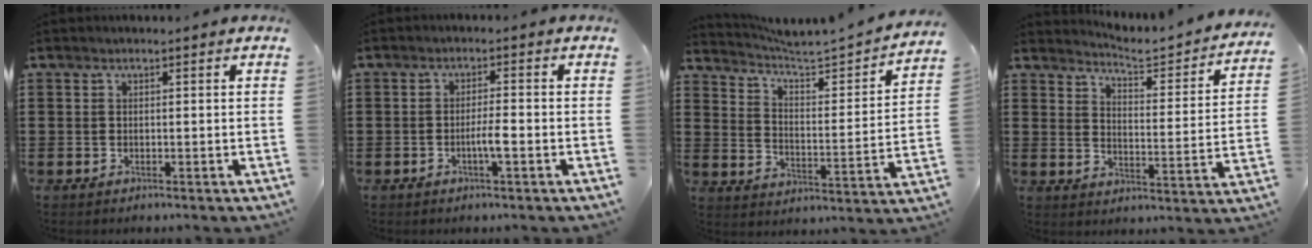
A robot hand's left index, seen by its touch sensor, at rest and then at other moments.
{"total": 3.2, "force": [-1.1, 0.3, 2.9], "torque": [-0.053, 0.002, -0.020]}
{"total": 3.4, "force": [3.2, 0.1, 1.2], "torque": [-0.046, -0.035, 0.041]}
{"total": 3.5, "force": [3.4, -0.1, 0.7], "torque": [-0.030, -0.036, 0.047]}